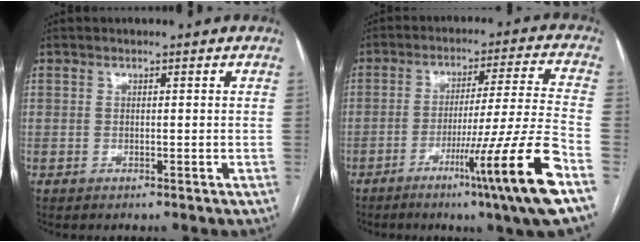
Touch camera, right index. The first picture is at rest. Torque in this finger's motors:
{"motor_torque": [1.18, -0.63, 0.43, 0.09]}